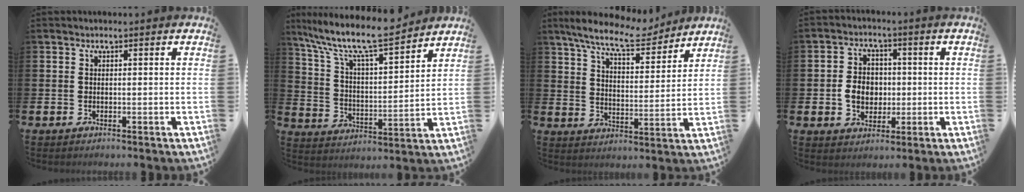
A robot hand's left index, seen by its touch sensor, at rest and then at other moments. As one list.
[{"total": 10.4, "force": [9.4, 1.4, 4.3], "torque": [-0.116, -0.065, 0.159]}, {"total": 9.5, "force": [8.7, 1.6, 3.5], "torque": [-0.087, -0.046, 0.153]}, {"total": 5.2, "force": [-0.4, 4.4, 2.8], "torque": [-0.042, 0.006, -0.014]}]